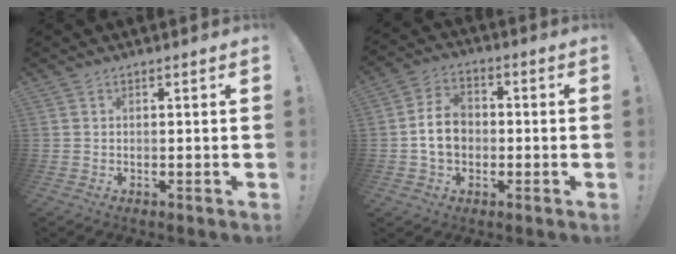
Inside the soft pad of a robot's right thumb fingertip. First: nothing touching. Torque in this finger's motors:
{"motor_torque": [1.14, 1.49, 0.63, -0.57, 0.02]}